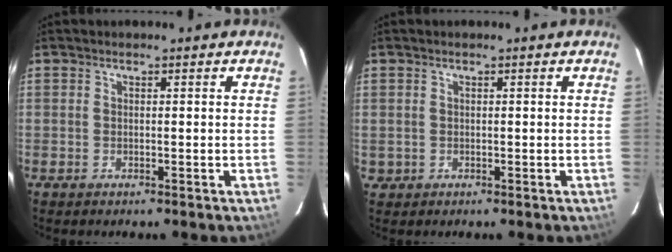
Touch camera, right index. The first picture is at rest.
{"total": 1.4, "force": [0.0, 1.4, 0.1], "torque": [0.000, 0.002, 0.002]}